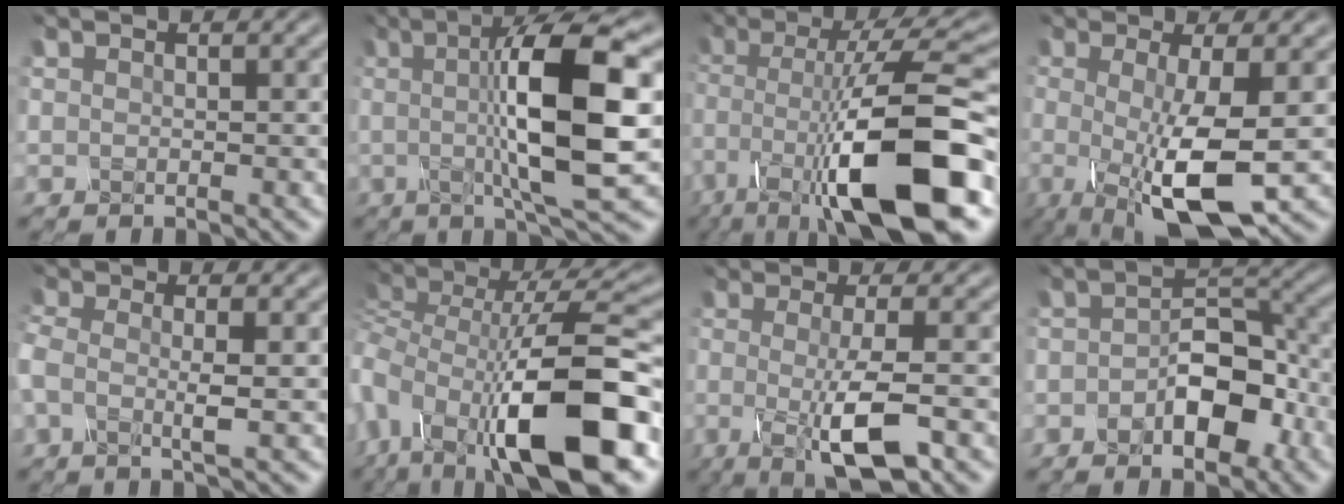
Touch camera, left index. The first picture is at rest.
{"total": 11.0, "force": [0.0, 2.2, 10.8], "torque": [-0.164, 0.002, 0.000]}
{"total": 12.8, "force": [-4.4, 2.8, 11.6], "torque": [-0.164, 0.005, -0.083]}
{"total": 8.4, "force": [-2.2, 2.0, 7.8], "torque": [-0.134, -0.013, -0.039]}
{"total": 3.0, "force": [-1.0, 0.8, 2.7], "torque": [-0.058, 0.000, -0.027]}
{"total": 14.4, "force": [-6.2, 5.5, 11.8], "torque": [-0.194, -0.004, -0.110]}
{"total": 5.6, "force": [-1.8, 1.1, 5.2], "torque": [-0.082, -0.011, -0.034]}
{"total": 6.2, "force": [-2.8, 3.3, 4.5], "torque": [-0.058, 0.002, -0.050]}